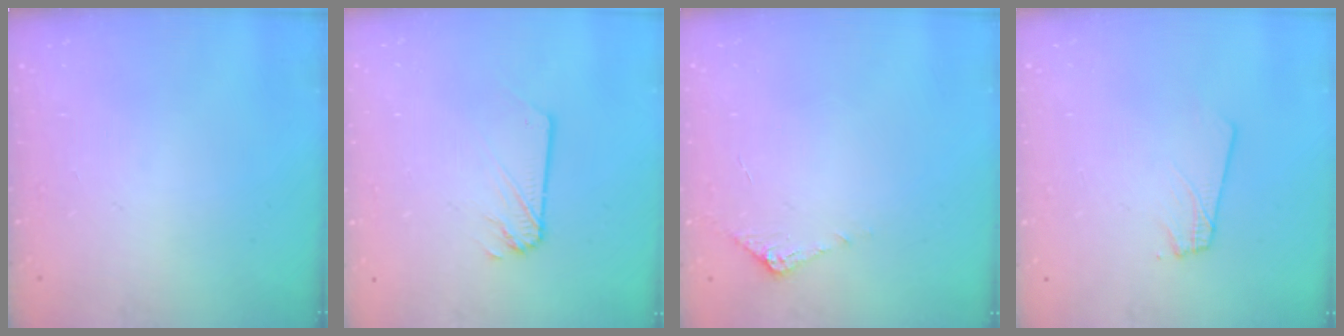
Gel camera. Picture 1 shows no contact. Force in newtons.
{"total": 2.0, "press": 2.0, "slide": 0.3}
{"total": 6.5, "press": 6.4, "slide": 0.6}
{"total": 2.4, "press": 2.4, "slide": 0.3}